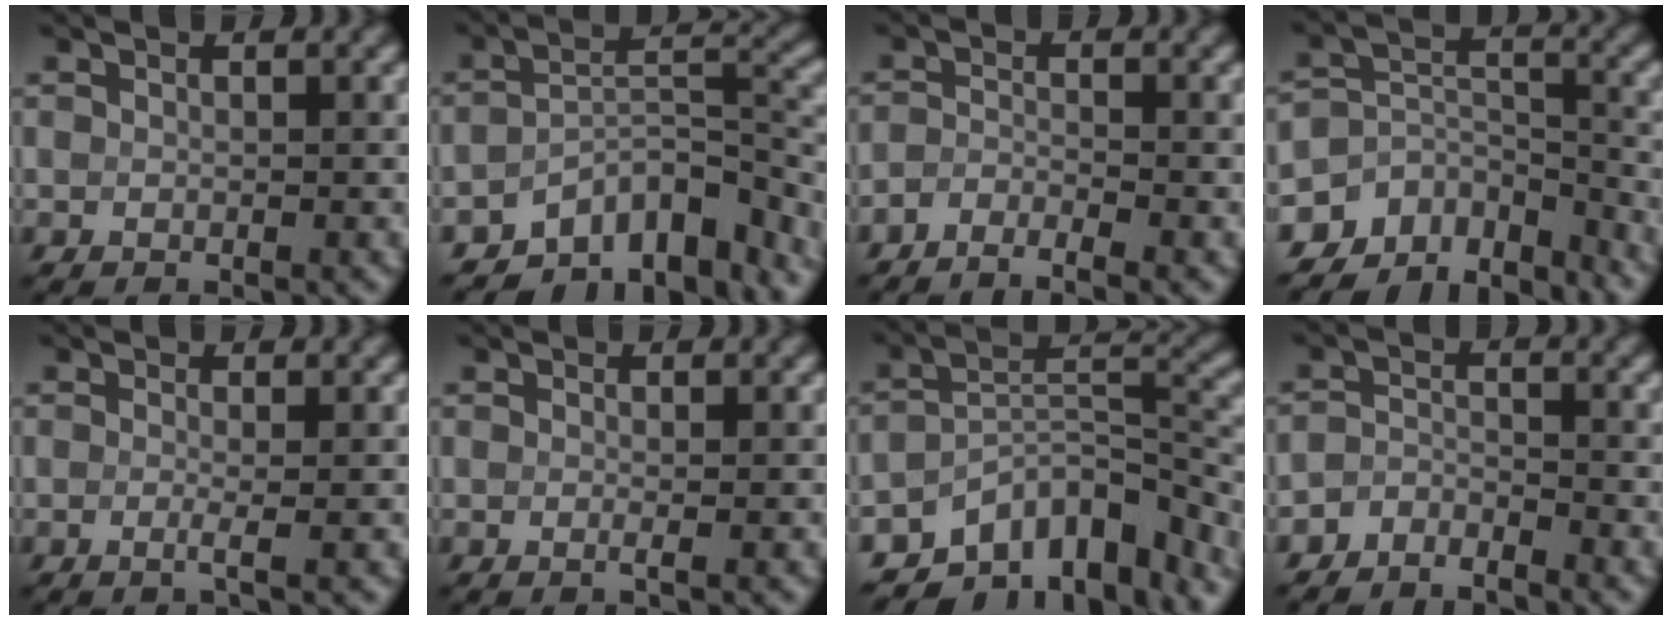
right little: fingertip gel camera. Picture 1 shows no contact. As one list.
[{"total": 9.7, "force": [-7.1, 4.1, 5.1], "torque": [-0.058, -0.006, -0.114]}, {"total": 2.0, "force": [-1.7, 0.3, 1.1], "torque": [-0.019, -0.004, -0.041]}, {"total": 8.3, "force": [-7.1, 4.2, 1.3], "torque": [-0.008, 0.014, -0.107]}, {"total": 1.4, "force": [-0.3, 0.3, 1.3], "torque": [-0.020, -0.007, -0.010]}, {"total": 0.8, "force": [-0.3, 0.2, 0.7], "torque": [-0.011, -0.008, -0.006]}, {"total": 11.0, "force": [-7.6, 5.2, 6.0], "torque": [-0.088, -0.002, -0.126]}, {"total": 2.3, "force": [-2.2, 0.6, 0.4], "torque": [-0.008, 0.000, -0.050]}]